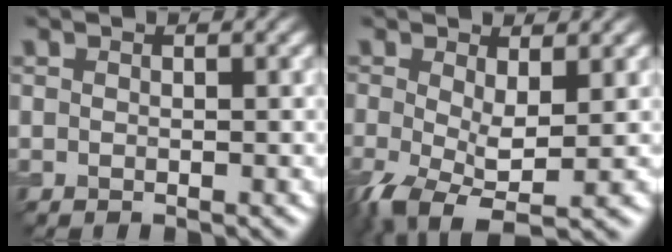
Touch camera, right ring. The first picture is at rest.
{"total": 5.5, "force": [-1.5, 2.4, 4.7], "torque": [-0.112, -0.017, -0.029]}